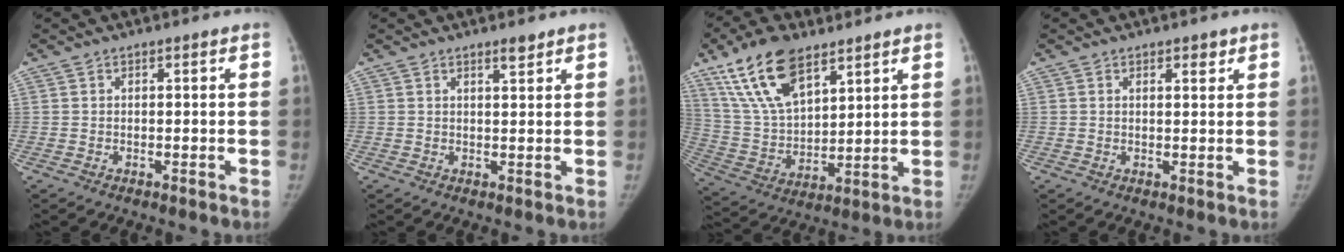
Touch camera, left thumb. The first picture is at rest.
{"total": 1.9, "force": [1.5, 0.4, 1.1], "torque": [-0.009, -0.012, 0.026]}
{"total": 16.9, "force": [10.3, 8.0, 10.7], "torque": [-0.180, -0.035, 0.205]}
{"total": 1.9, "force": [1.3, 0.9, 1.1], "torque": [-0.003, -0.007, 0.018]}